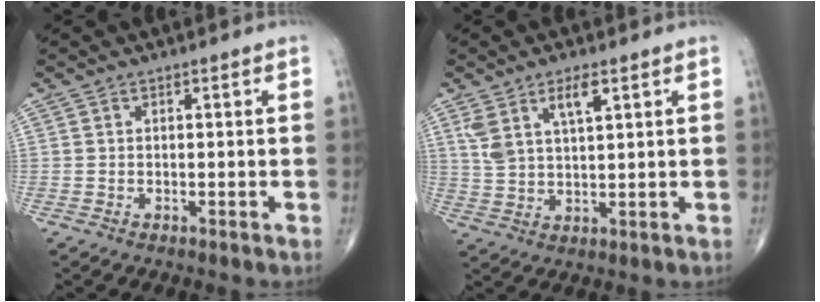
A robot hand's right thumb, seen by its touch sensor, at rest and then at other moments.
{"total": 7.0, "force": [3.6, 2.7, 5.4], "torque": [-0.105, -0.010, 0.074]}